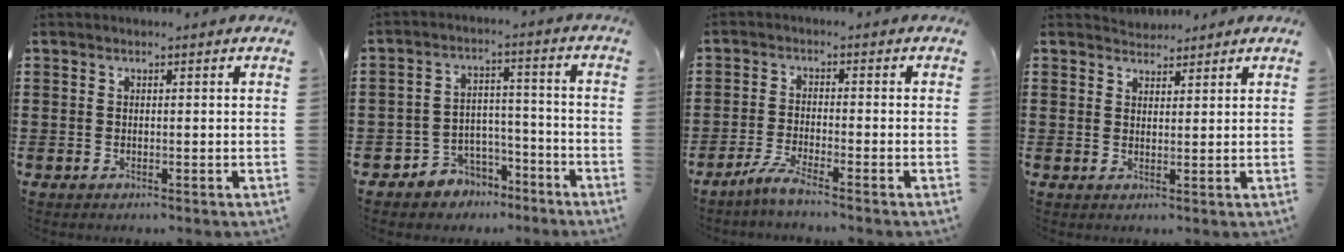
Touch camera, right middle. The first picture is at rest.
{"total": 4.8, "force": [-4.0, 2.7, 0.1], "torque": [-0.014, 0.013, -0.082]}
{"total": 3.7, "force": [-3.0, -0.2, 2.1], "torque": [-0.056, -0.009, -0.062]}
{"total": 2.4, "force": [2.4, 0.4, -0.4], "torque": [-0.002, -0.002, 0.047]}